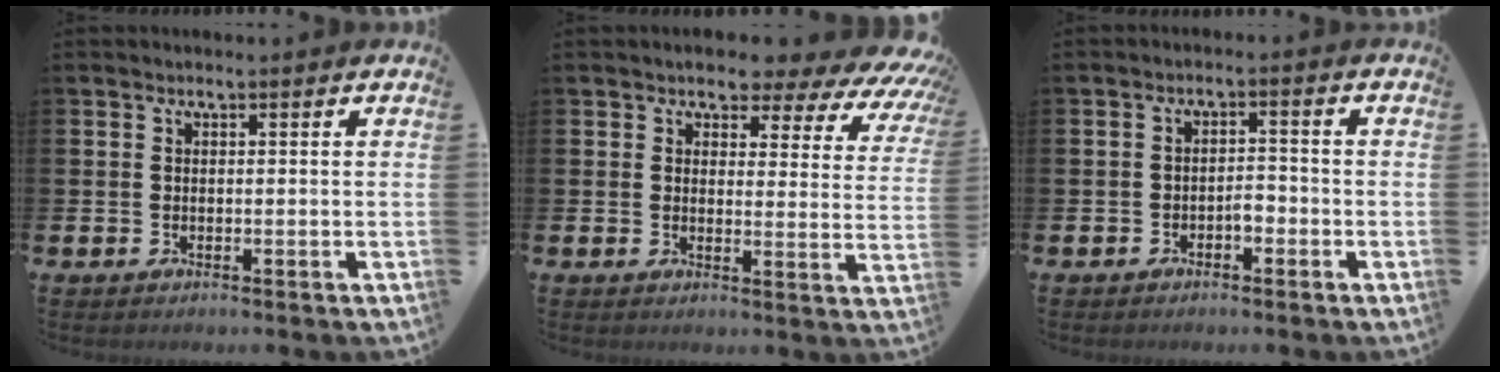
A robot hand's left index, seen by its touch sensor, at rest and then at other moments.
{"total": 4.7, "force": [4.0, 2.0, 1.5], "torque": [-0.034, -0.039, 0.059]}
{"total": 1.9, "force": [-1.1, 0.9, 1.2], "torque": [-0.025, 0.003, -0.023]}